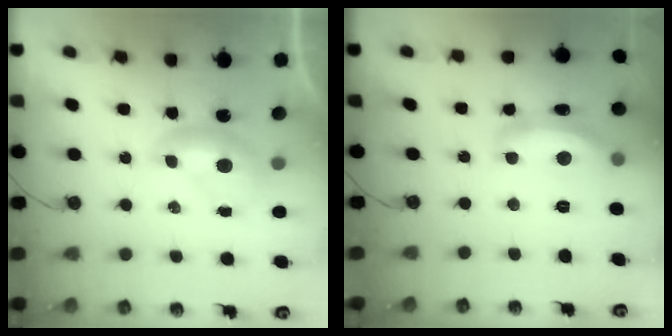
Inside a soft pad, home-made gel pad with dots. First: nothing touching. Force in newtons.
{"total": 8.1, "press": 8.1, "slide": 0.6}